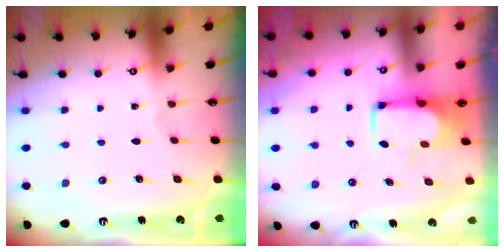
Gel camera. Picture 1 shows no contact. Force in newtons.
{"total": 2.0, "press": 2.0, "slide": 0.2}